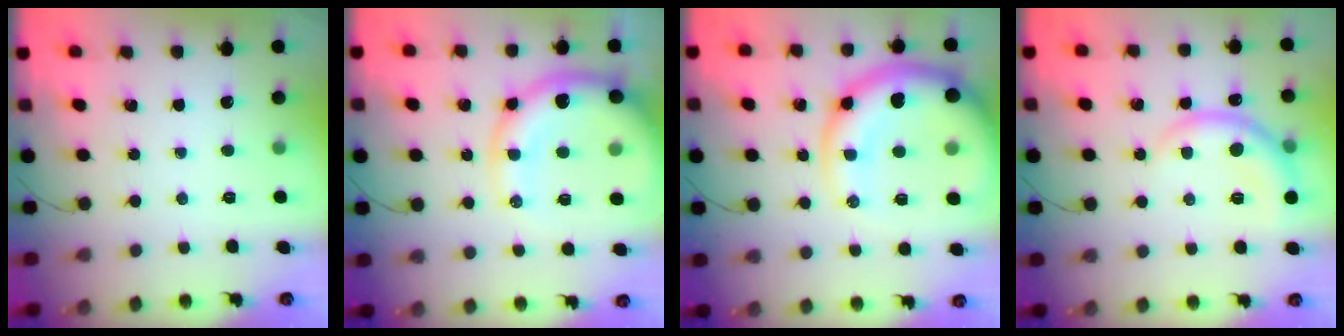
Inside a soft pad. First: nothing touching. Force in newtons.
{"total": 17.7, "press": 17.3, "slide": 3.9}
{"total": 16.4, "press": 15.8, "slide": 4.5}
{"total": 8.1, "press": 8.1, "slide": 0.4}